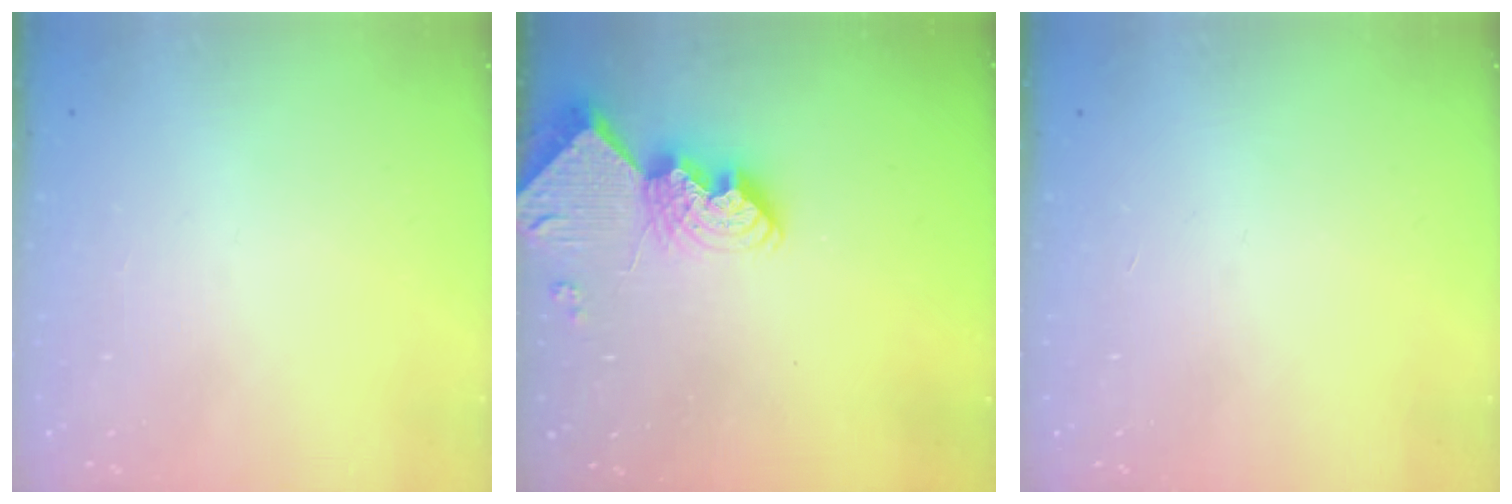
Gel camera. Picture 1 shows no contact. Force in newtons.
{"total": 9.5, "press": 9.5, "slide": 0.8}
{"total": 0.0}